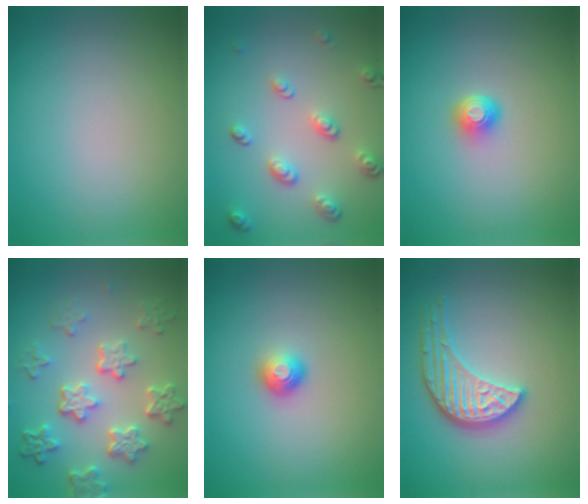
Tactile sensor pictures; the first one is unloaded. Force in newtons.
{"total": 3.3, "press": 2.5, "slide": 2.1}
{"total": 1.7, "press": 1.3, "slide": 1.1}
{"total": 5.9, "press": 4.4, "slide": 3.9}
{"total": 1.5, "press": 1.1, "slide": 1.0}
{"total": 4.1, "press": 3.5, "slide": 2.2}